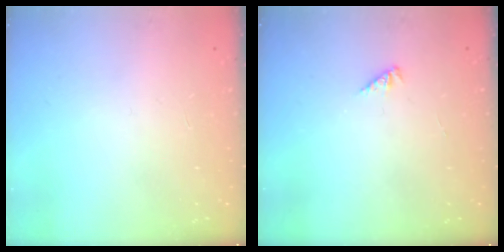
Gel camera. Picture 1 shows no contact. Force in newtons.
{"total": 0.0}